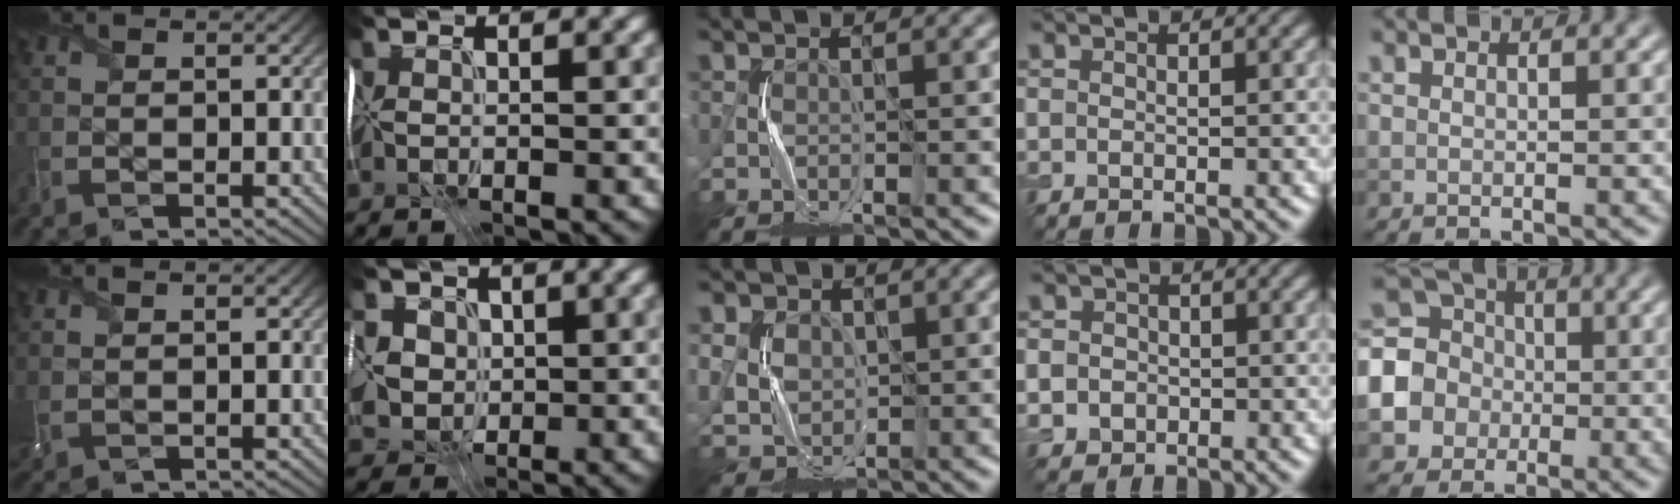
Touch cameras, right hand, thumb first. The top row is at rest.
{"thumb": {"total": 1.7, "force": [0.9, 0.6, 1.2], "torque": [-0.039, 0.005, 0.021]}, "index": {"total": 5.8, "force": [1.2, 5.0, 2.6], "torque": [-0.048, 0.022, -0.004]}, "middle": {"total": 5.3, "force": [1.6, 4.4, 2.4], "torque": [-0.056, 0.016, 0.018]}, "ring": {"total": 2.8, "force": [-0.3, 2.6, 0.9], "torque": [-0.006, 0.003, -0.016]}, "little": {"total": 7.2, "force": [-0.9, 6.6, 2.7], "torque": [-0.071, 0.009, -0.044]}}